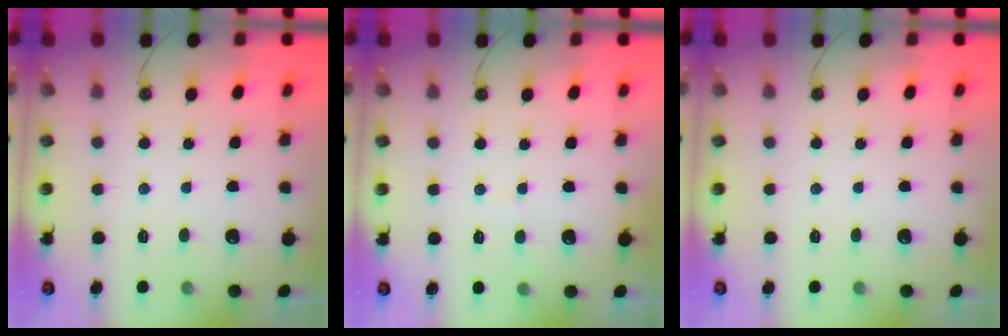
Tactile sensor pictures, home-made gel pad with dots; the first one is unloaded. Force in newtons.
{"total": 3.2, "press": 3.2, "slide": 0.3}
{"total": 0.0}